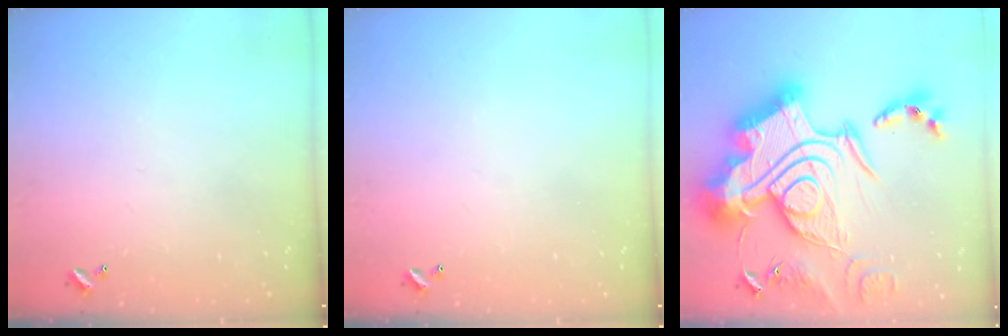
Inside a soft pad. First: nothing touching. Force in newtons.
{"total": 0.0}
{"total": 0.6, "press": 0.6, "slide": 0.0}